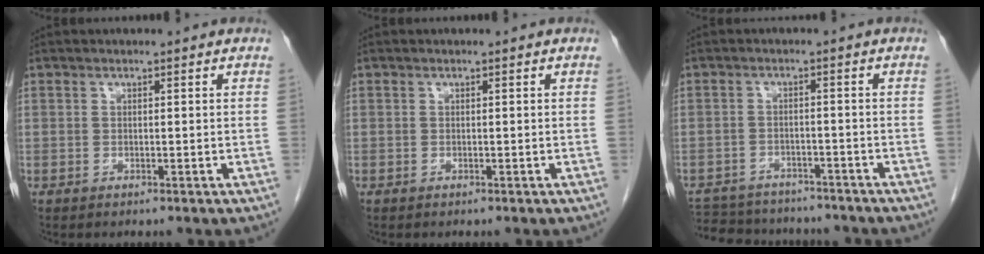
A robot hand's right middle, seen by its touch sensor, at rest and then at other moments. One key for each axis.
{"total": 0.0}
{"total": 13.9, "fx": -12.4, "fy": 4.8, "fz": 4.2, "tx": -0.093, "ty": 0.005, "tz": -0.162}